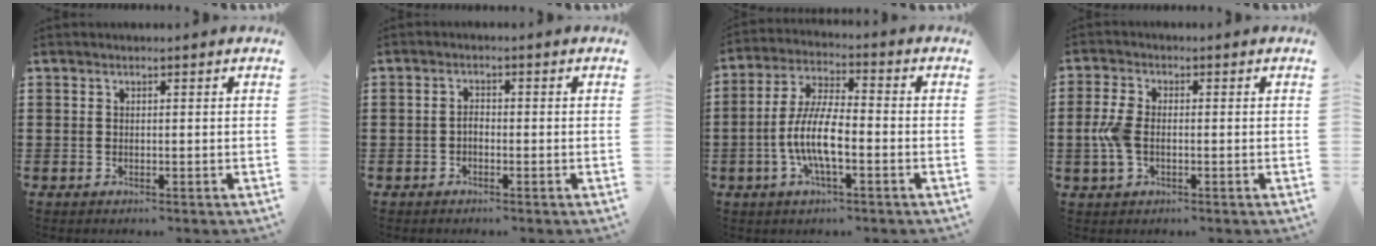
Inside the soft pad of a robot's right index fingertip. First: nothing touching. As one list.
[{"total": 1.4, "force": [-0.7, 0.8, 1.0], "torque": [-0.022, 0.001, -0.013]}, {"total": 8.8, "force": [-2.4, 2.7, 8.1], "torque": [-0.182, -0.010, -0.053]}, {"total": 4.7, "force": [-0.5, 2.6, 3.9], "torque": [-0.102, -0.004, -0.017]}]